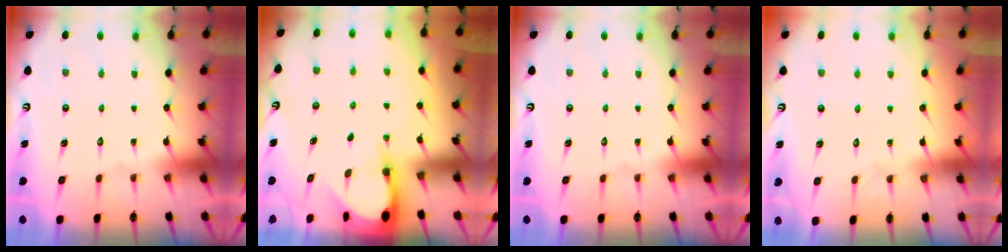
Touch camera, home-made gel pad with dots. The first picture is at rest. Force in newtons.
{"total": 3.5, "press": 3.5, "slide": 0.2}
{"total": 0.0}
{"total": 3.0, "press": 3.0, "slide": 0.3}